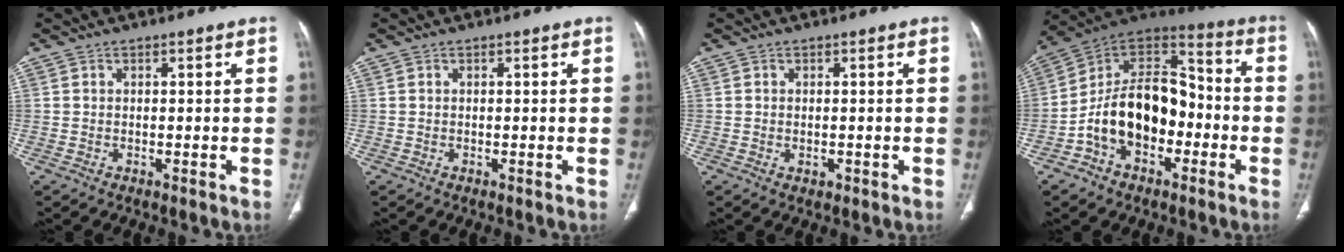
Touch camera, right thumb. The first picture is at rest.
{"total": 0.0}
{"total": 1.1, "force": [-0.2, 0.8, 0.7], "torque": [-0.009, 0.000, 0.002]}
{"total": 18.3, "force": [-4.5, 12.1, 13.0], "torque": [-0.183, 0.065, -0.080]}